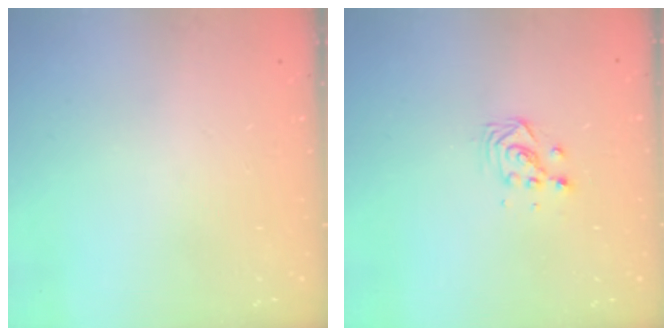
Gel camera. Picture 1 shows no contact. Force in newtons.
{"total": 3.4, "press": 3.4, "slide": 0.2}